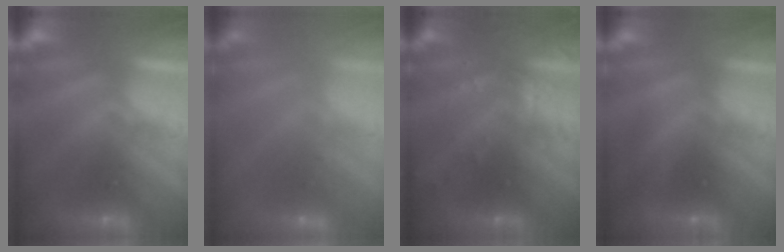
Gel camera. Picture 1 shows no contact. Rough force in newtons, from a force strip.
{"total": 2.4}
{"total": 2.9}
{"total": 1.6}